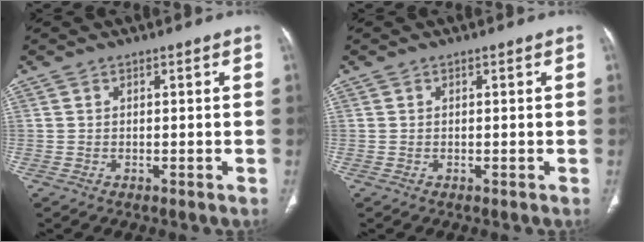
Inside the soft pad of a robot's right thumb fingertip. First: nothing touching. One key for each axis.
{"total": 0.0}